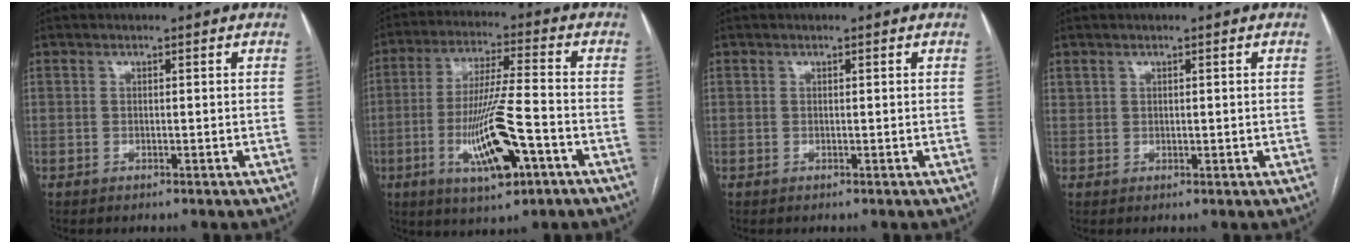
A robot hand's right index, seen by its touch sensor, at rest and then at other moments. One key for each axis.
{"total": 13.2, "fx": -4.7, "fy": 1.9, "fz": 12.2, "tx": -0.235, "ty": -0.011, "tz": -0.078}
{"total": 0.0}
{"total": 1.0, "fx": 0.8, "fy": 0.6, "fz": 0.5, "tx": -0.006, "ty": 0.001, "tz": 0.018}